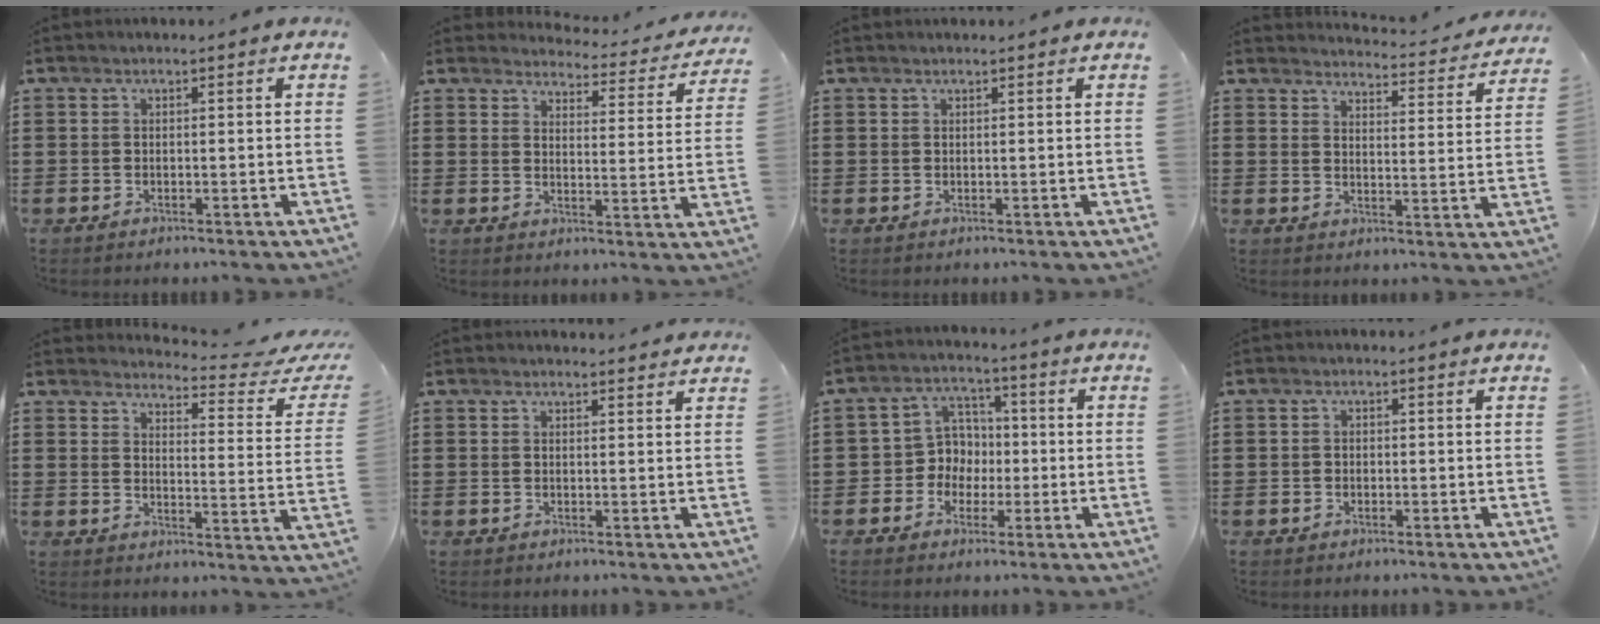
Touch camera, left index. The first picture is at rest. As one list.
[{"total": 3.7, "force": [3.7, 0.3, 0.7], "torque": [-0.027, -0.030, 0.058]}, {"total": 0.5, "force": [0.5, -0.1, 0.3], "torque": [-0.006, -0.001, 0.010]}, {"total": 3.8, "force": [3.7, 0.0, 0.5], "torque": [-0.013, -0.036, 0.059]}, {"total": 4.2, "force": [3.8, 0.2, 1.8], "torque": [-0.034, -0.038, 0.054]}, {"total": 1.5, "force": [1.5, 0.3, 0.0], "torque": [-0.004, 0.002, 0.029]}, {"total": 5.8, "force": [-0.8, 5.5, 1.6], "torque": [-0.052, 0.015, -0.018]}, {"total": 0.8, "force": [-0.3, 0.7, 0.2], "torque": [-0.006, 0.002, -0.007]}]